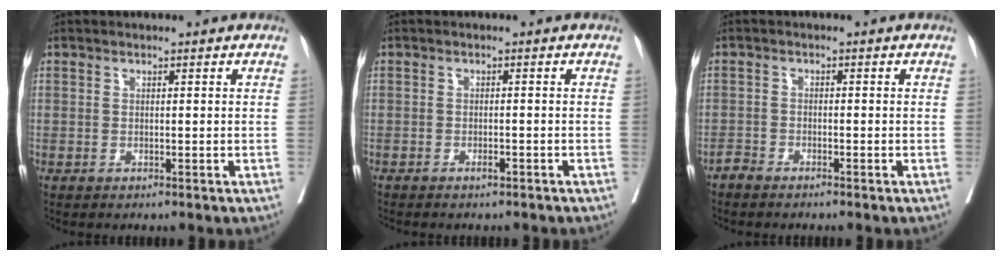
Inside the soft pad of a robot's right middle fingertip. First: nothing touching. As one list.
[{"total": 0.9, "force": [-0.6, 0.1, 0.6], "torque": [-0.019, 0.000, -0.009]}, {"total": 1.5, "force": [-1.4, 0.3, 0.3], "torque": [-0.006, 0.001, -0.028]}]